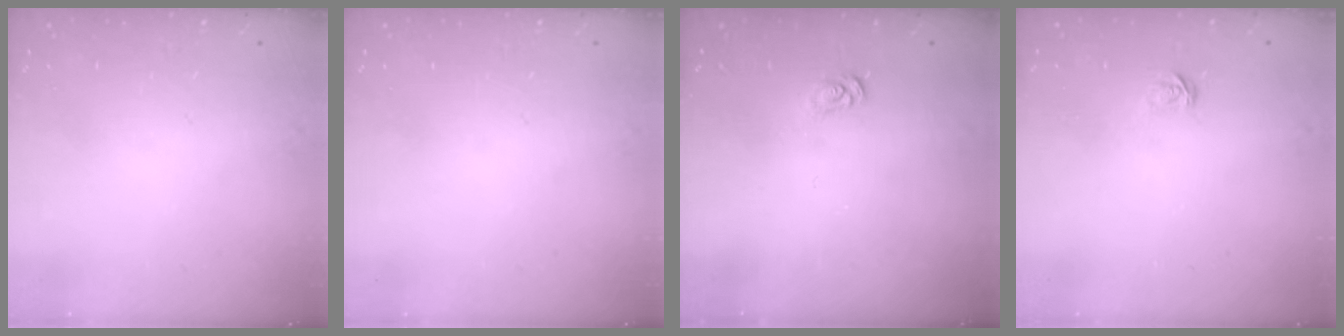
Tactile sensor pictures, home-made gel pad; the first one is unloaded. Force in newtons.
{"total": 0.0}
{"total": 2.5, "press": 2.4, "slide": 0.3}
{"total": 2.3, "press": 2.3, "slide": 0.1}